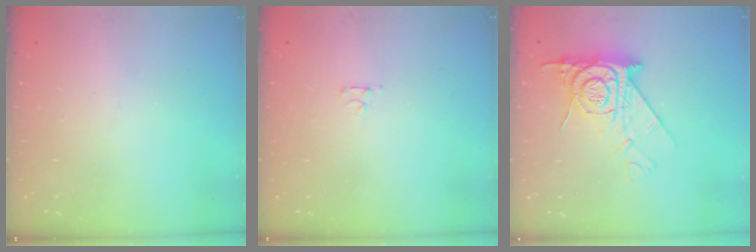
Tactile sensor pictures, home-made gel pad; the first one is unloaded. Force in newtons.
{"total": 2.7, "press": 2.7, "slide": 0.3}
{"total": 12.8, "press": 12.7, "slide": 1.2}